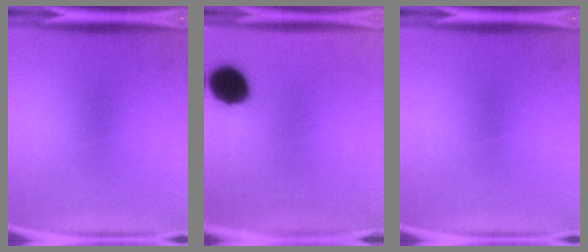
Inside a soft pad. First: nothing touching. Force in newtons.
{"total": 10.5}
{"total": 0.0}